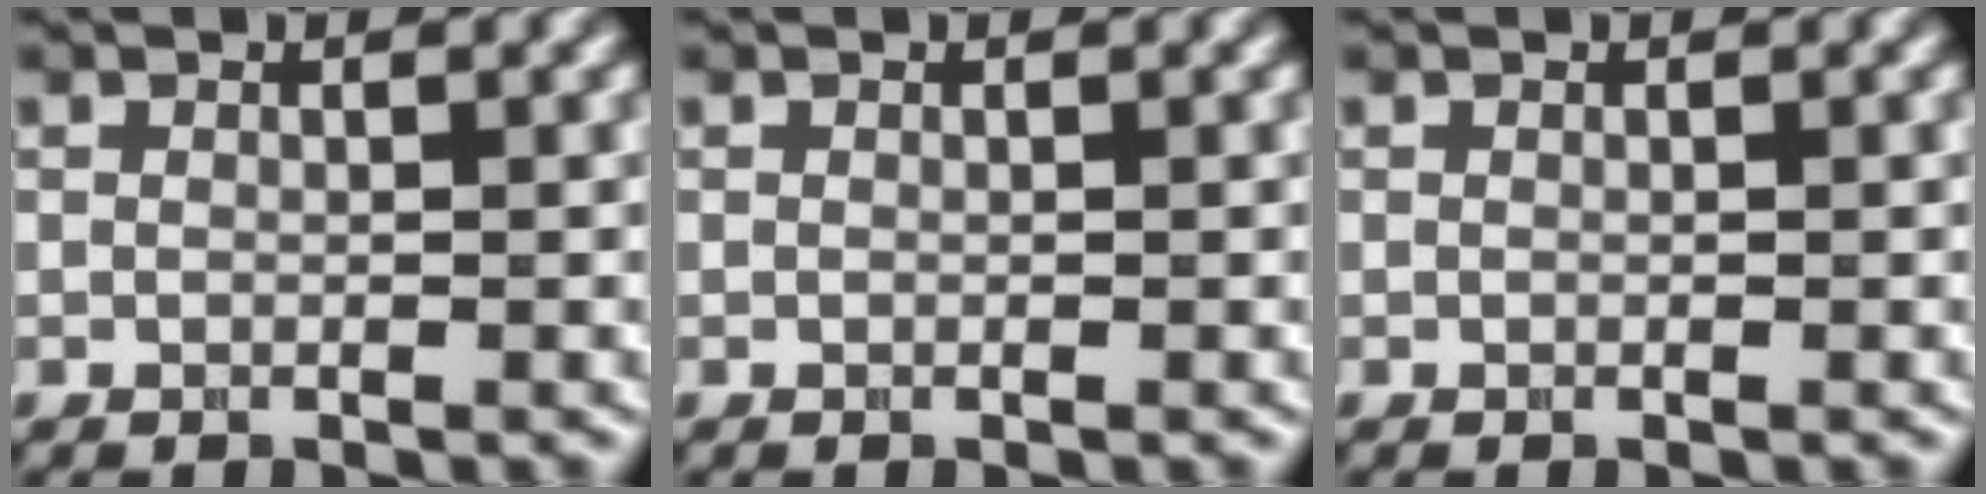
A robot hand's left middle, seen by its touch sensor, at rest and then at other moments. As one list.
[{"total": 0.0}, {"total": 0.0}]